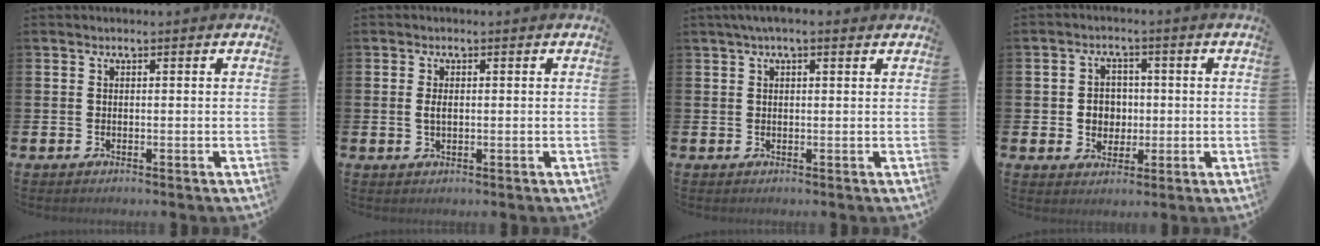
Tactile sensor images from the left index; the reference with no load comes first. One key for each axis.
{"total": 1.3, "fx": 0.1, "fy": 0.8, "fz": 1.1, "tx": -0.017, "ty": 0.004, "tz": -0.001}
{"total": 2.2, "fx": 1.5, "fy": 0.4, "fz": 1.5, "tx": -0.020, "ty": 0.000, "tz": 0.023}
{"total": 3.7, "fx": 0.2, "fy": 3.5, "fz": 1.2, "tx": -0.015, "ty": 0.003, "tz": -0.007}